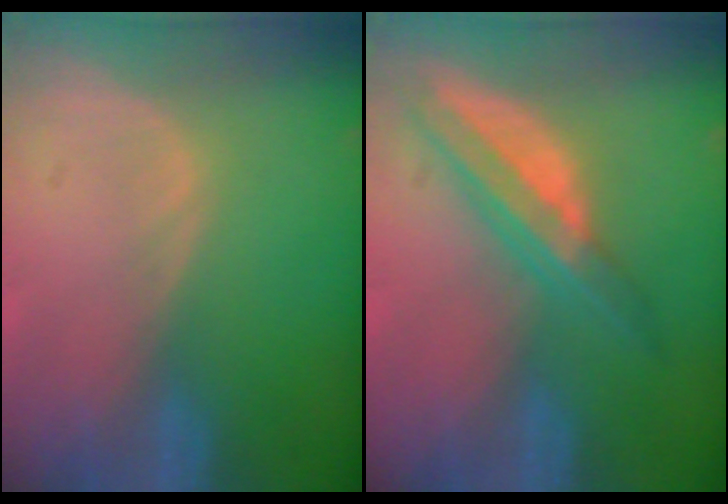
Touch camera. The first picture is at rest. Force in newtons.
{"total": 6.8, "press": 5.8, "slide": 3.6}